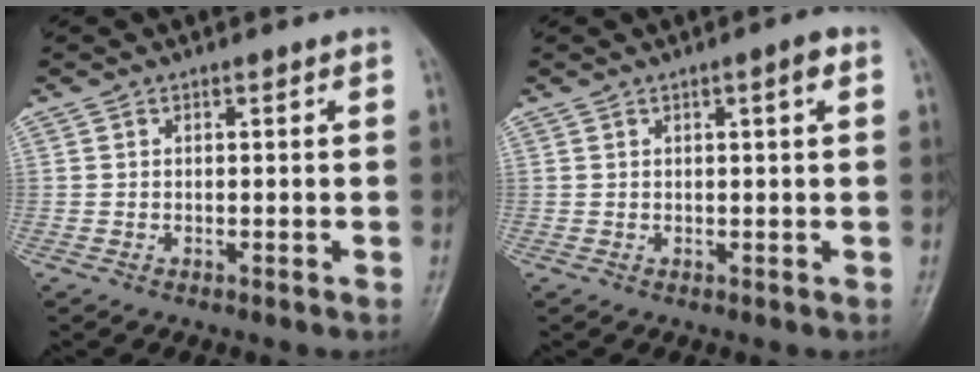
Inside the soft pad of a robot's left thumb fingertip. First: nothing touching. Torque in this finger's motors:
{"motor_torque": [-0.21, -0.17, -0.32, 0.09, 0.08]}